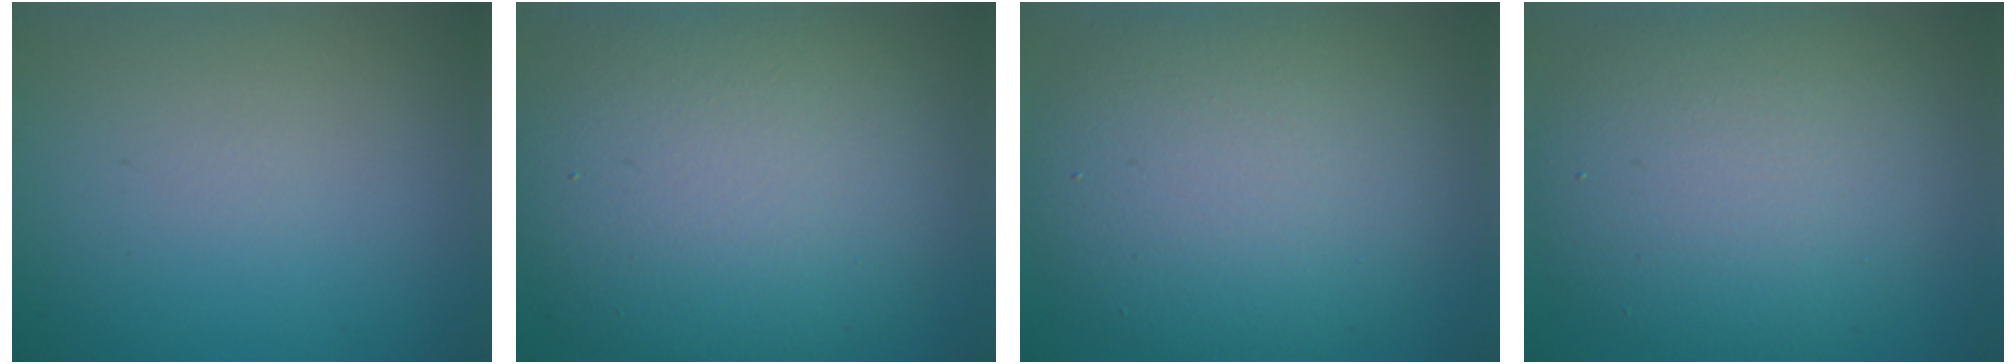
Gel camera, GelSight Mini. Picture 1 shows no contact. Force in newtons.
{"total": 11.1, "press": 11.1, "slide": 0.8}
{"total": 9.0, "press": 9.0, "slide": 0.5}
{"total": 8.3, "press": 8.2, "slide": 0.5}